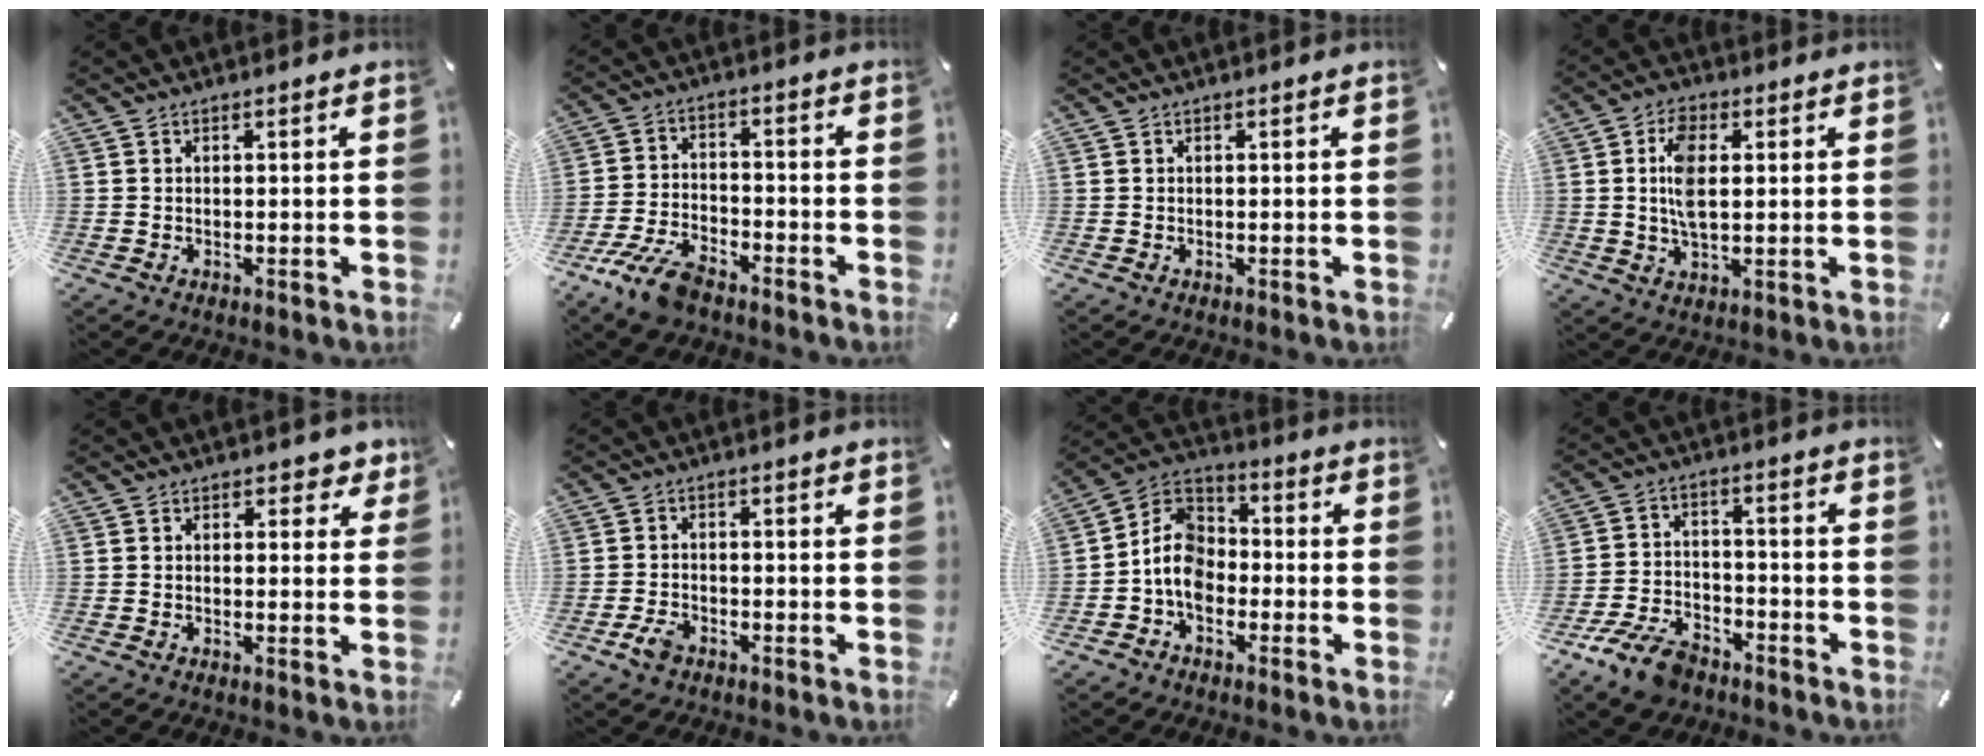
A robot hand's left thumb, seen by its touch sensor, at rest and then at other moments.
{"total": 9.7, "force": [-7.1, 4.0, 5.3], "torque": [-0.115, 0.030, -0.134]}
{"total": 0.0}
{"total": 8.4, "force": [1.2, 4.6, 6.9], "torque": [-0.142, 0.000, 0.013]}
{"total": 2.8, "force": [1.4, 1.9, 1.5], "torque": [-0.003, -0.003, 0.016]}
{"total": 3.5, "force": [-2.2, 2.1, 1.7], "torque": [-0.048, 0.005, -0.046]}
{"total": 9.3, "force": [-3.8, 6.9, 4.9], "torque": [-0.122, 0.016, -0.079]}
{"total": 10.4, "force": [-7.2, 5.8, 4.8], "torque": [-0.094, 0.043, -0.133]}